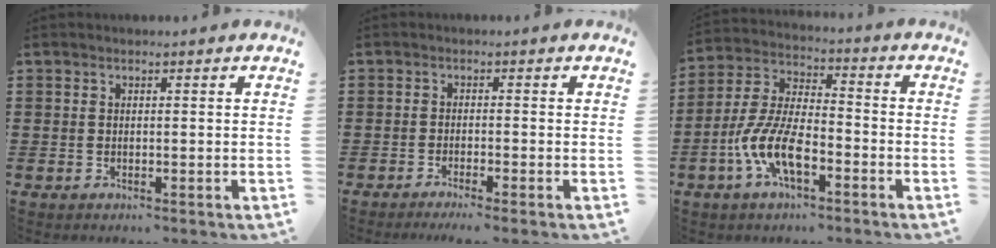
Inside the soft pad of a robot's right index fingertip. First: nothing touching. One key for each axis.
{"total": 1.3, "fx": -1.1, "fy": -0.2, "fz": 0.8, "tx": -0.013, "ty": -0.002, "tz": -0.019}
{"total": 9.1, "fx": -4.3, "fy": 3.5, "fz": 7.2, "tx": -0.176, "ty": -0.009, "tz": -0.084}